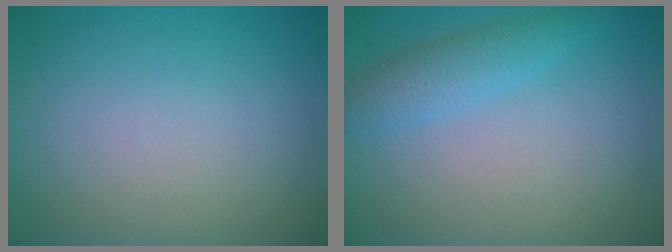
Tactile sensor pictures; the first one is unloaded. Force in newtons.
{"total": 2.7, "press": 2.7, "slide": 0.0}